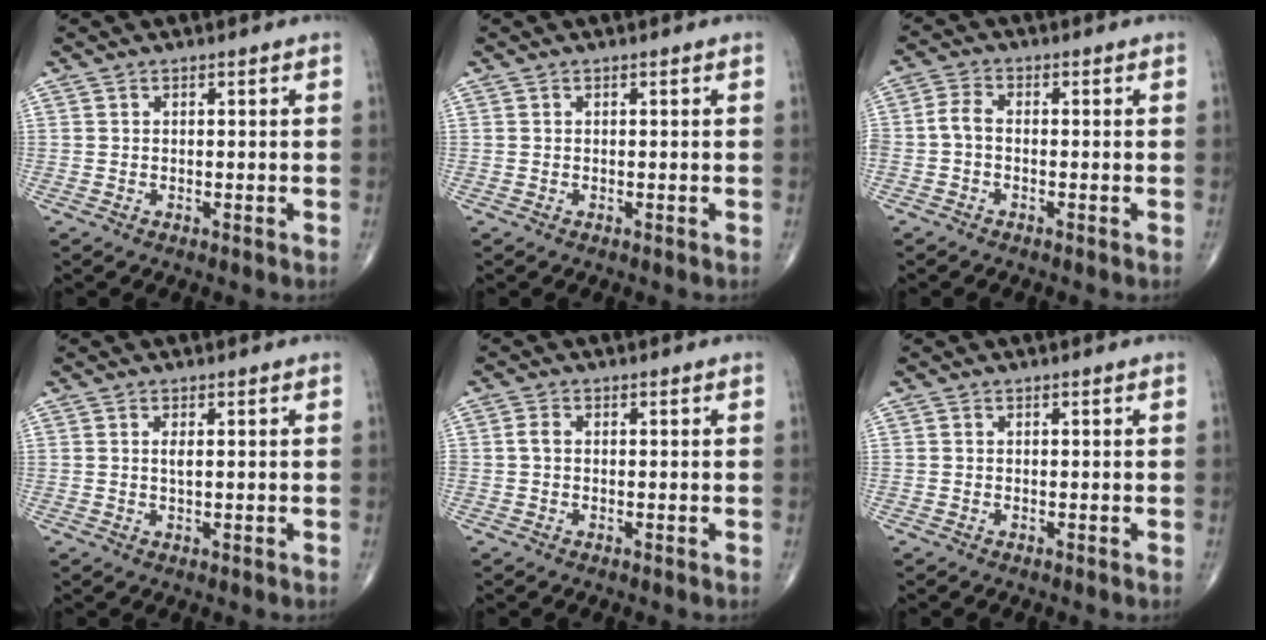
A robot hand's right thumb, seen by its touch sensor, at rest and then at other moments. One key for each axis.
{"total": 0.0}
{"total": 3.3, "fx": -0.9, "fy": 1.7, "fz": 2.6, "tx": -0.061, "ty": 0.010, "tz": -0.029}
{"total": 1.5, "fx": 0.3, "fy": 0.4, "fz": 1.4, "tx": -0.031, "ty": -0.002, "tz": 0.007}
{"total": 1.6, "fx": -0.1, "fy": 1.0, "fz": 1.3, "tx": -0.026, "ty": 0.001, "tz": -0.006}
{"total": 0.0}